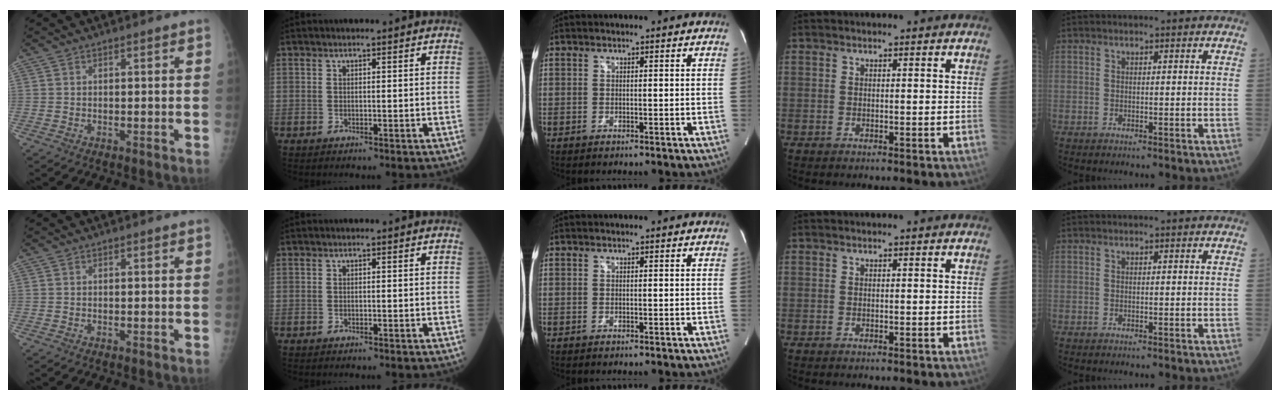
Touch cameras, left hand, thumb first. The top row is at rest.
{}